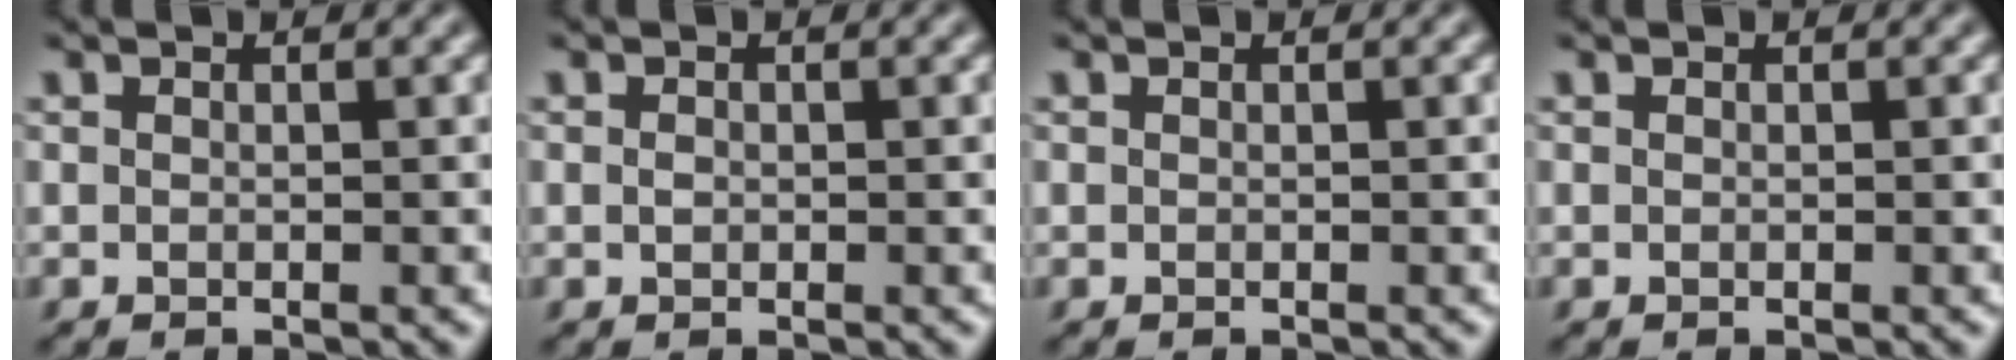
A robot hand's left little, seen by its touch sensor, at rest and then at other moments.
{"total": 0.6, "force": [-0.2, 0.4, 0.3], "torque": [-0.008, -0.001, -0.006]}
{"total": 0.0}
{"total": 0.0}